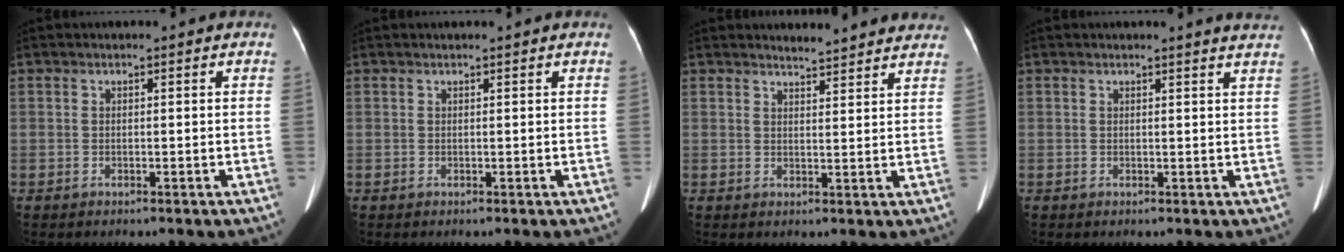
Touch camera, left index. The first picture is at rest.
{"total": 0.6, "force": [0.5, -0.1, 0.2], "torque": [-0.003, 0.006, 0.015]}
{"total": 7.1, "force": [6.9, 0.8, 1.6], "torque": [-0.020, 0.002, 0.070]}
{"total": 3.7, "force": [3.6, -0.3, 1.0], "torque": [-0.012, -0.011, 0.019]}